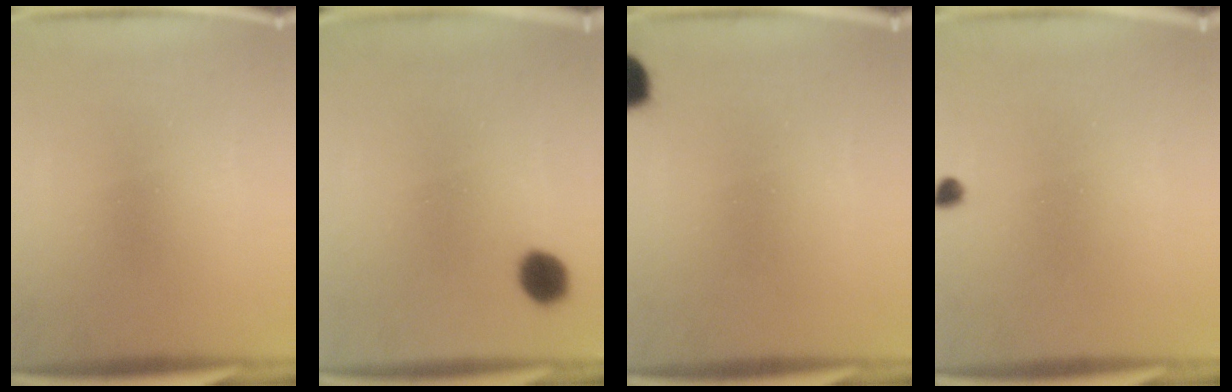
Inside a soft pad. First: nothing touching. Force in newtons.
{"total": 4.8}
{"total": 6.2}
{"total": 1.2}